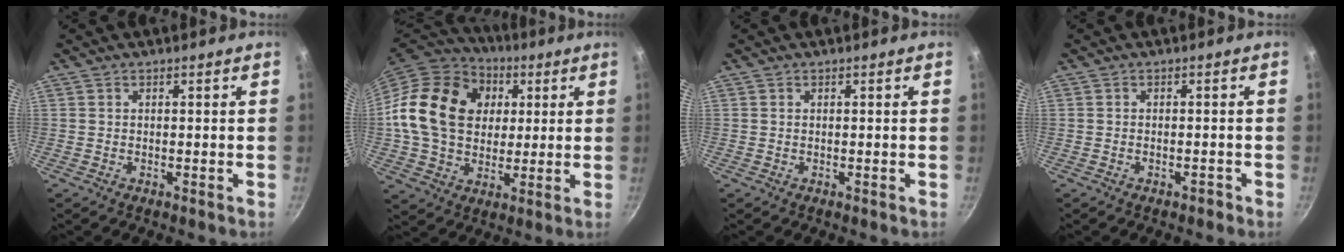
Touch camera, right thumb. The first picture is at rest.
{"total": 21.7, "force": [3.9, 16.7, 13.2], "torque": [-0.210, 0.016, 0.065]}
{"total": 0.0}
{"total": 1.0, "force": [-0.8, 0.4, 0.4], "torque": [-0.001, 0.014, -0.006]}